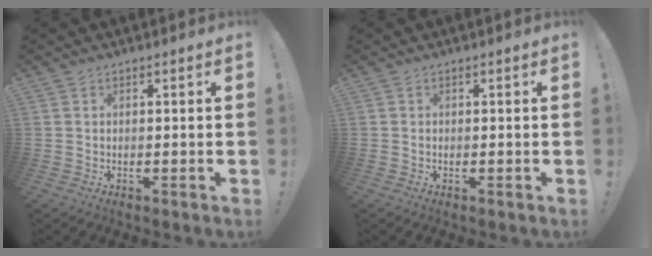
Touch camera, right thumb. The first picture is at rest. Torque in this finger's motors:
{"motor_torque": [-0.04, -0.19, 0.16, 0.02, -0.01]}